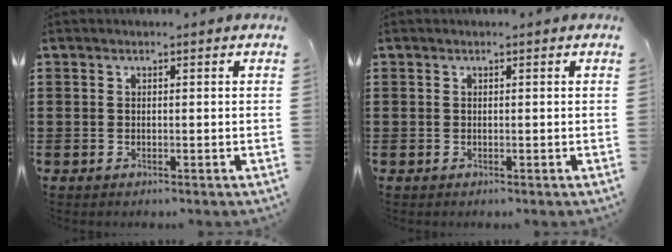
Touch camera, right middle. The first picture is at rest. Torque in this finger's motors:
{"motor_torque": [0.00, 0.00, 0.00, 0.00]}